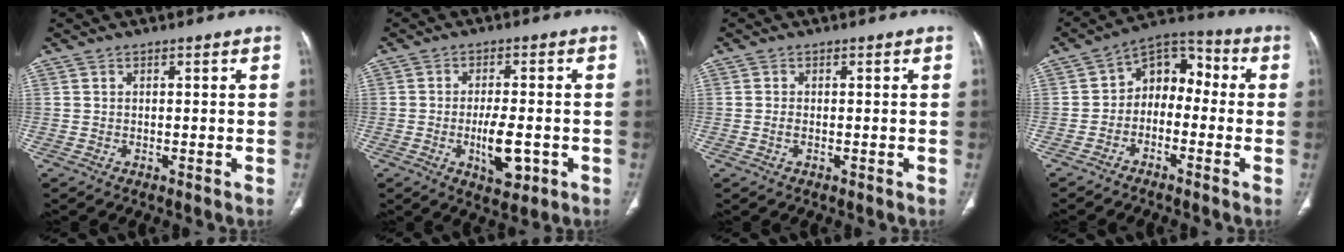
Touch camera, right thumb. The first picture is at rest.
{"total": 7.5, "force": [-2.1, 3.1, 6.6], "torque": [-0.099, 0.001, -0.026]}
{"total": 1.0, "force": [-0.2, 0.5, 0.8], "torque": [-0.022, 0.002, -0.004]}
{"total": 9.1, "force": [-1.6, 6.8, 5.8], "torque": [-0.053, 0.047, -0.047]}